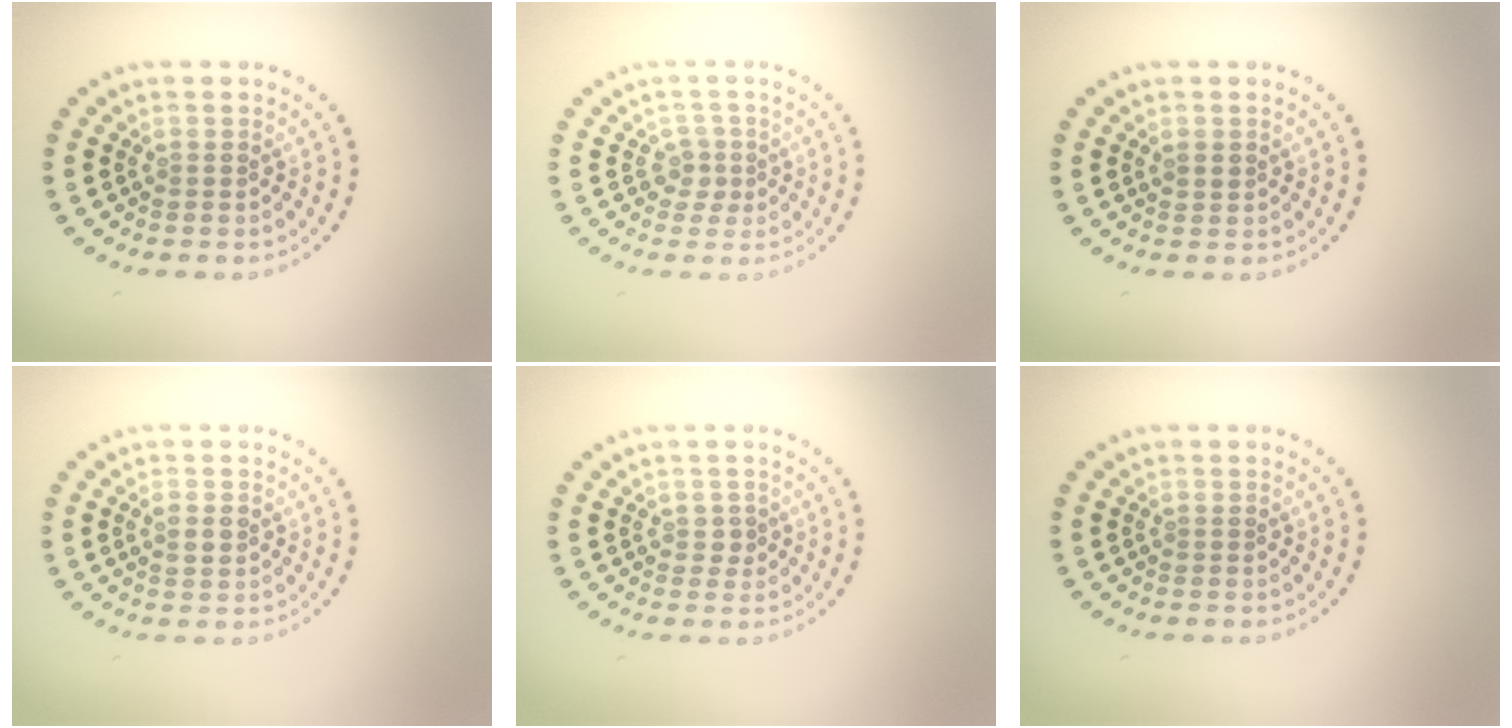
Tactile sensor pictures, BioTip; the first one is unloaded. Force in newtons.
{"total": 1.8, "press": 1.3, "slide": 1.2}
{"total": 1.0, "press": 0.9, "slide": 0.4}
{"total": 1.0, "press": 1.0, "slide": 0.0}
{"total": 0.9, "press": 0.9, "slide": 0.2}
{"total": 0.0}